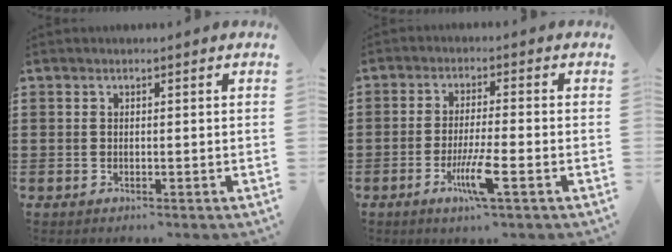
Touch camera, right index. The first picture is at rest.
{"total": 6.3, "force": [-2.8, 0.4, 5.7], "torque": [-0.112, -0.016, -0.051]}